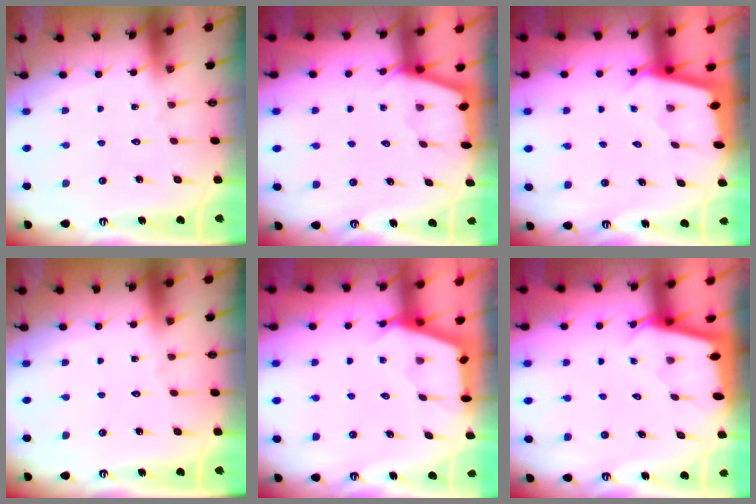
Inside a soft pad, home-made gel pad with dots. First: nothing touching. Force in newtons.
{"total": 1.8, "press": 1.8, "slide": 0.2}
{"total": 1.8, "press": 1.8, "slide": 0.2}
{"total": 0.0}
{"total": 2.8, "press": 2.8, "slide": 0.4}
{"total": 2.3, "press": 2.3, "slide": 0.1}